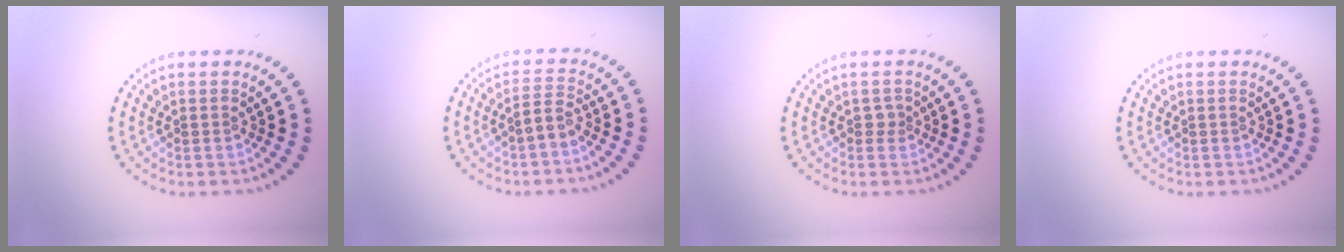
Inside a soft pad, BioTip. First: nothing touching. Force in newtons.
{"total": 1.5, "press": 1.2, "slide": 0.9}
{"total": 0.9, "press": 0.6, "slide": 0.6}
{"total": 0.0}